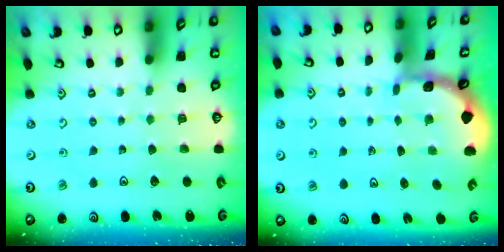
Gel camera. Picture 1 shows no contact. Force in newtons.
{"total": 1.5, "press": 1.5, "slide": 0.2}